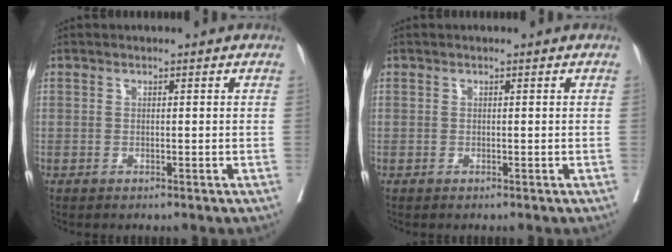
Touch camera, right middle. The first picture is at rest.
{"total": 0.0}